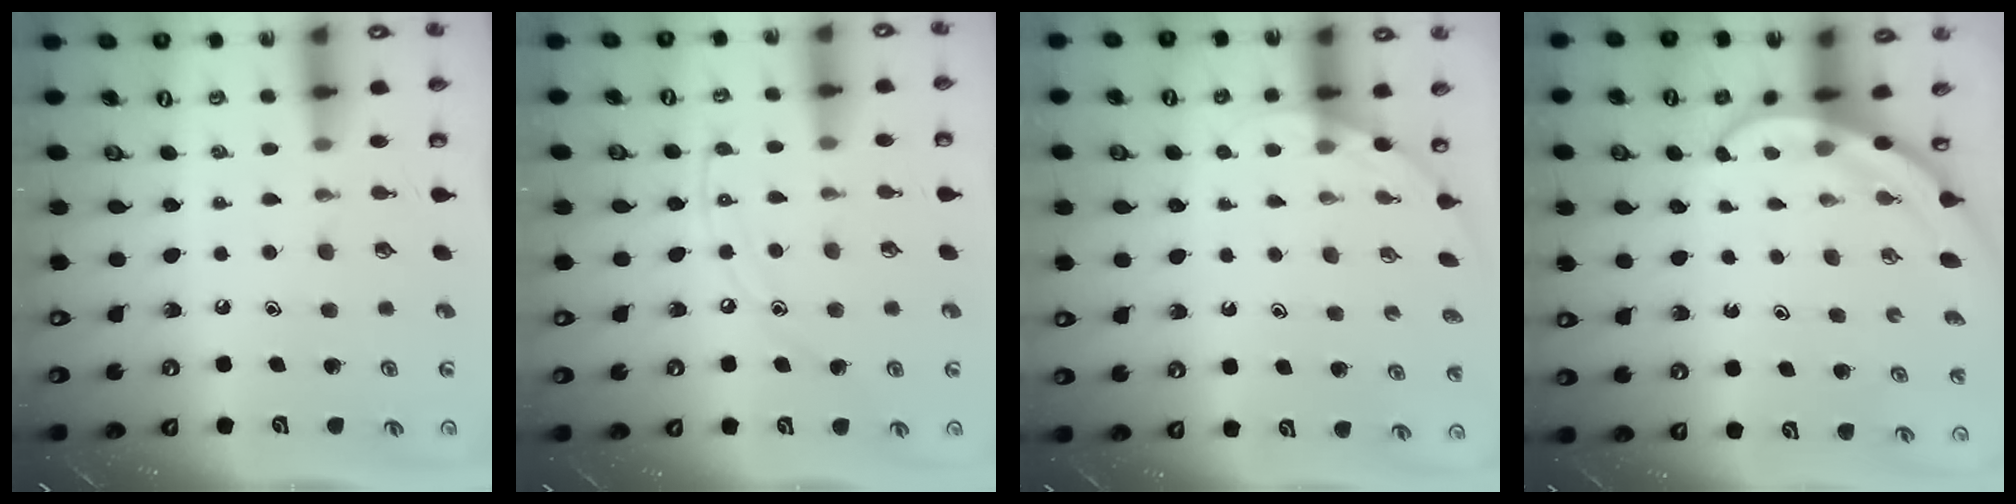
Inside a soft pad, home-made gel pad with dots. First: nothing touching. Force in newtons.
{"total": 8.7, "press": 8.6, "slide": 0.8}
{"total": 1.8, "press": 1.8, "slide": 0.1}
{"total": 3.7, "press": 3.7, "slide": 0.1}